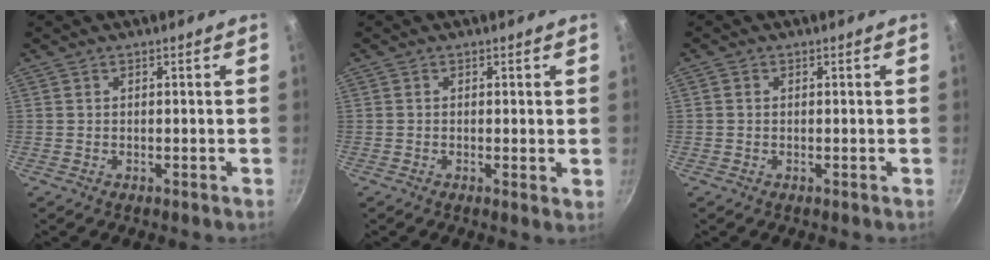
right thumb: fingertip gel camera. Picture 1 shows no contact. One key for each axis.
{"total": 1.4, "fx": 0.1, "fy": 0.4, "fz": 1.4, "tx": -0.021, "ty": -0.006, "tz": -0.002}
{"total": 0.7, "fx": 0.0, "fy": 0.6, "fz": 0.3, "tx": -0.005, "ty": 0.004, "tz": -0.001}